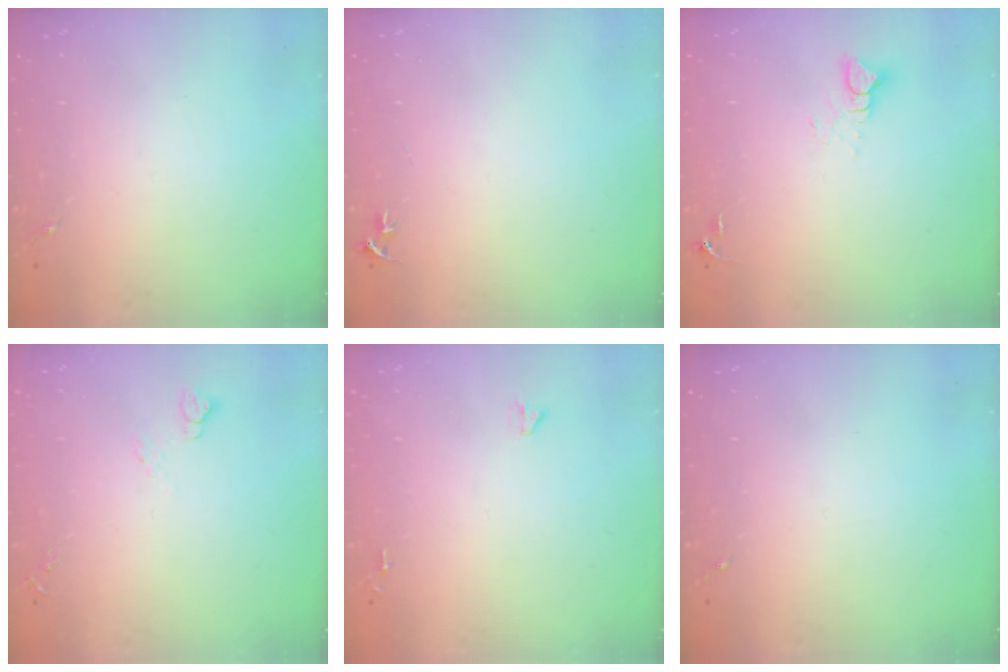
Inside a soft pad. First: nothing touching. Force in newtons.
{"total": 3.0, "press": 3.0, "slide": 0.3}
{"total": 4.7, "press": 4.7, "slide": 0.4}
{"total": 5.8, "press": 5.8, "slide": 0.8}
{"total": 0.9, "press": 0.9, "slide": 0.1}
{"total": 0.0}